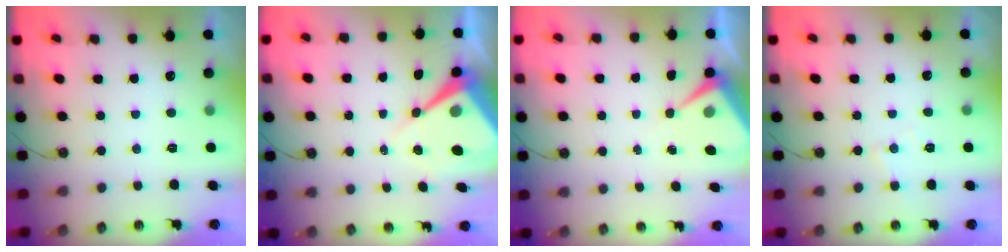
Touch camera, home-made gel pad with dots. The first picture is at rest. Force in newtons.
{"total": 11.5, "press": 11.4, "slide": 1.0}
{"total": 6.2, "press": 6.2, "slide": 0.9}
{"total": 6.2, "press": 6.2, "slide": 0.7}